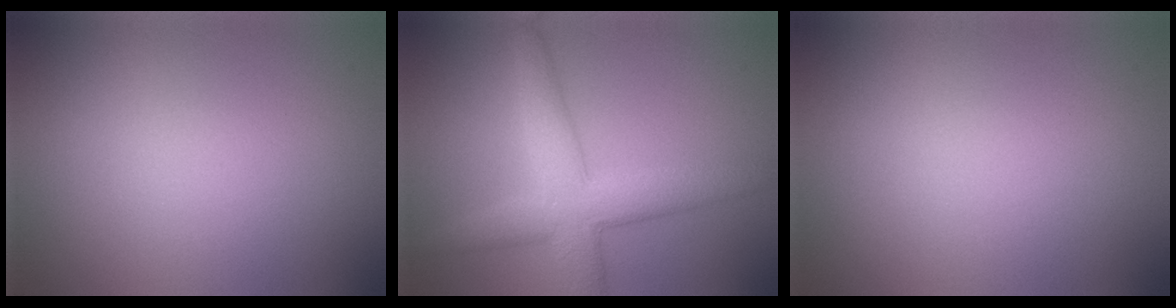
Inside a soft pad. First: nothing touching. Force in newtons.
{"total": 5.3, "press": 5.3, "slide": 0.1}
{"total": 0.0}